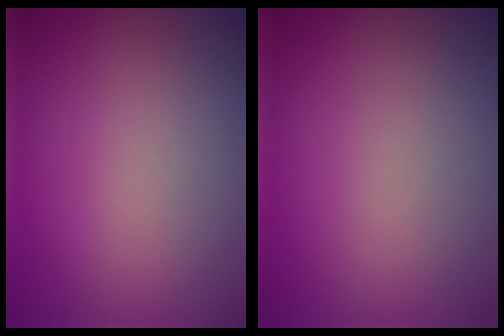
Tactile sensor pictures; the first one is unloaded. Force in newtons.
{"total": 0.0}